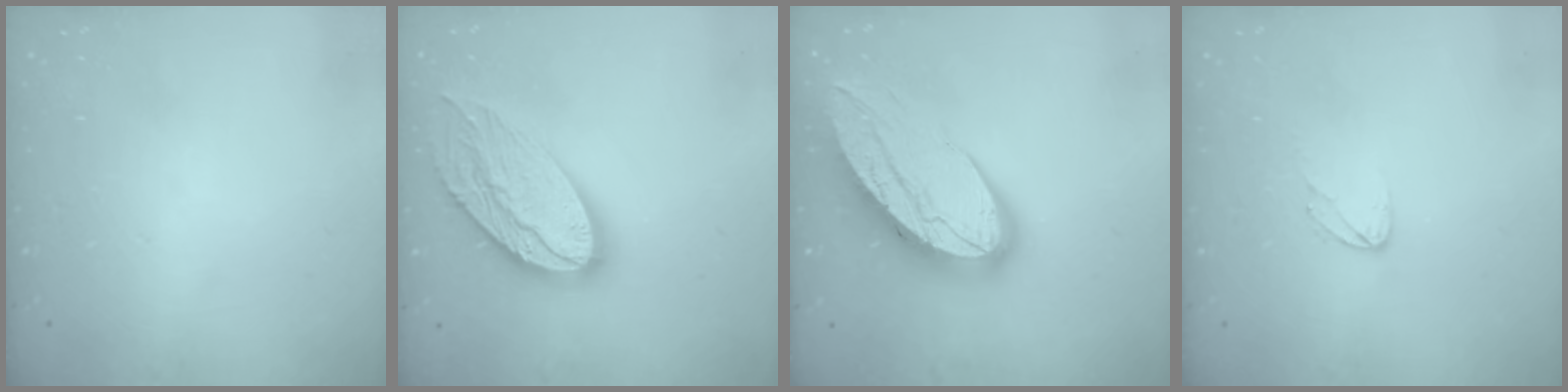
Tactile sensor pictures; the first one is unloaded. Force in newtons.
{"total": 19.4, "press": 19.3, "slide": 1.6}
{"total": 20.6, "press": 20.5, "slide": 1.8}
{"total": 3.8, "press": 3.8, "slide": 0.3}